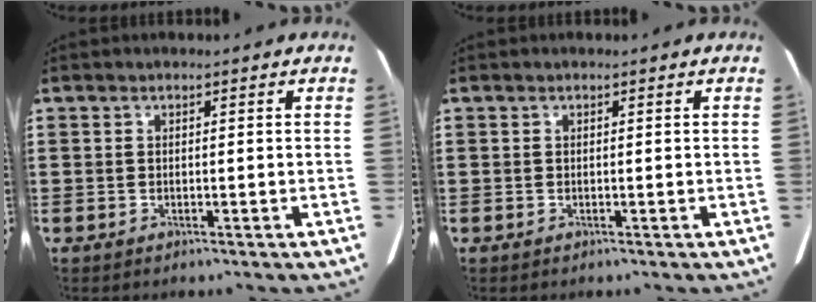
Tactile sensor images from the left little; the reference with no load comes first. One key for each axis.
{"total": 0.0}